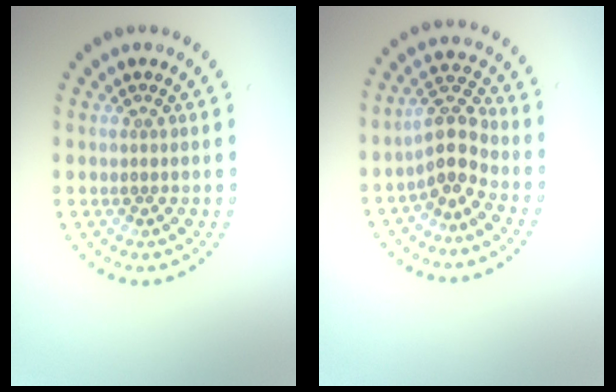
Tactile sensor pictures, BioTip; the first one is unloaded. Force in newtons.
{"total": 3.2, "press": 2.7, "slide": 1.8}